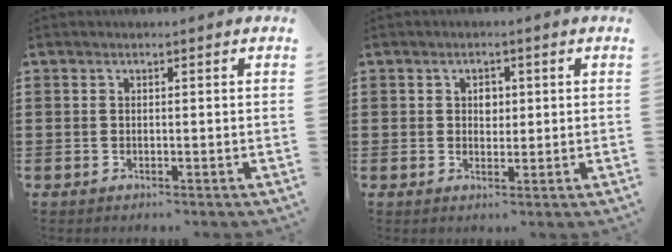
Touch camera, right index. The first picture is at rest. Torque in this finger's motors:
{"motor_torque": [0.66, 0.51, 0.02, 0.03]}